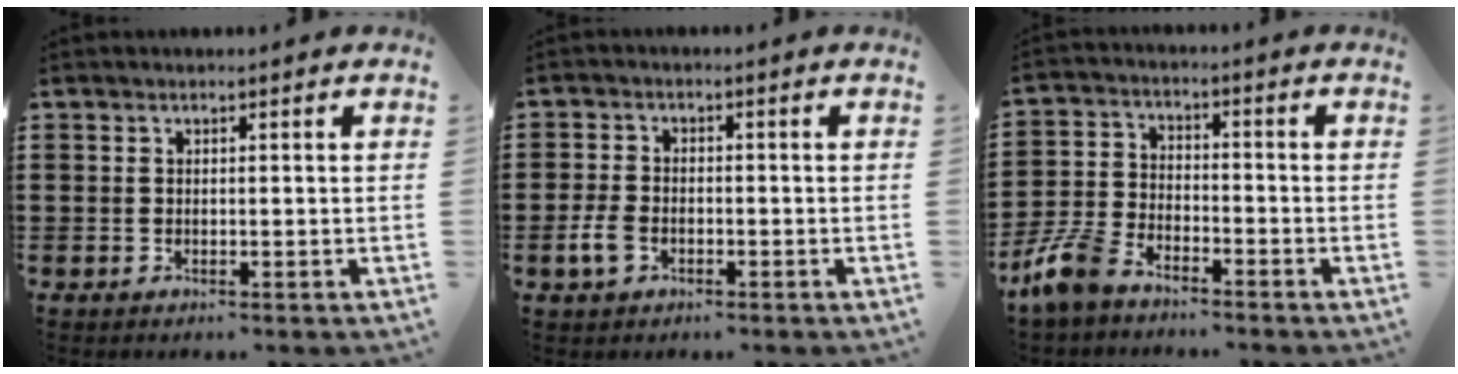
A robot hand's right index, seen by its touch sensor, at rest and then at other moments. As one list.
[{"total": 3.4, "force": [-1.3, 2.1, 2.3], "torque": [-0.062, -0.007, -0.027]}, {"total": 5.6, "force": [-4.9, 1.6, 2.2], "torque": [-0.078, -0.005, -0.103]}]